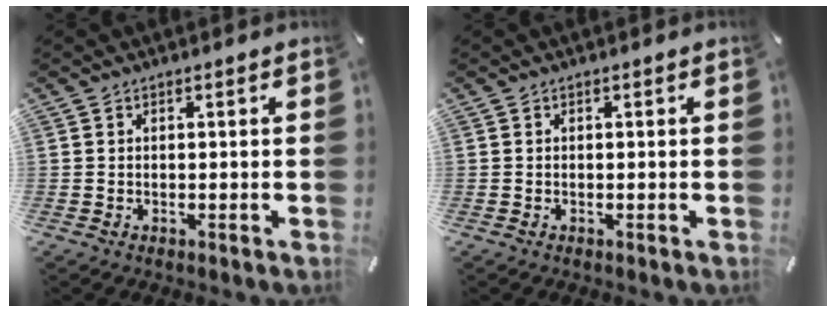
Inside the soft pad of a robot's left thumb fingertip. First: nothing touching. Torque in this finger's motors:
{"motor_torque": [0.00, 0.00, 0.00, 0.00, 0.00]}